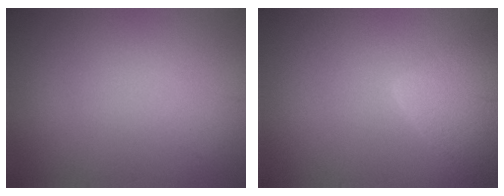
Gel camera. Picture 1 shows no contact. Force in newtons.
{"total": 3.9, "press": 3.9, "slide": 0.4}